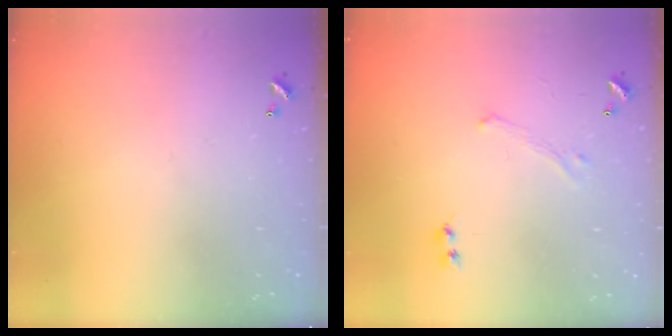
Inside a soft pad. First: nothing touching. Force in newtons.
{"total": 0.0}